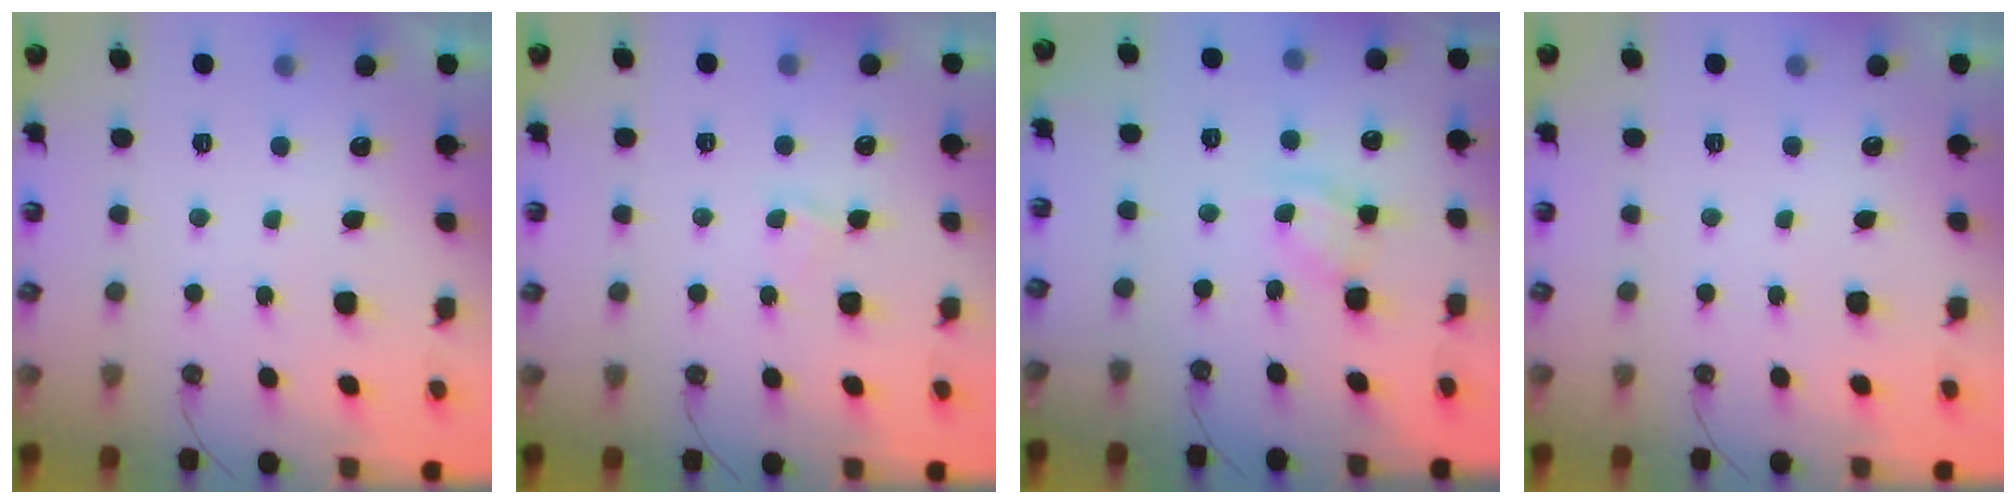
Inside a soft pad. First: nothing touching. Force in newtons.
{"total": 0.9, "press": 0.9, "slide": 0.2}
{"total": 10.6, "press": 10.5, "slide": 1.1}
{"total": 0.0}